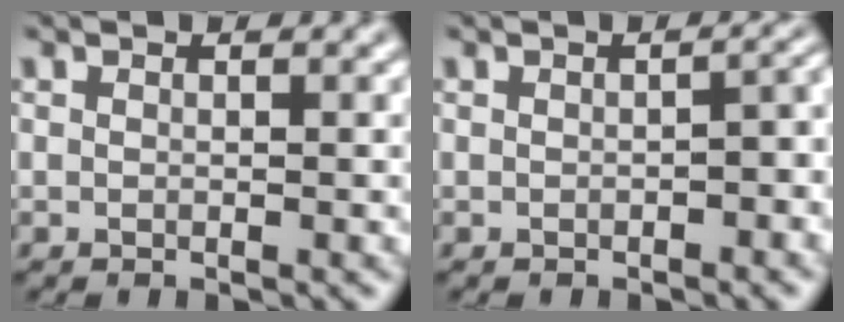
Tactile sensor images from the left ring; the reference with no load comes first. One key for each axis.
{"total": 1.9, "fx": -0.6, "fy": 0.7, "fz": 1.7, "tx": -0.023, "ty": 0.005, "tz": -0.006}